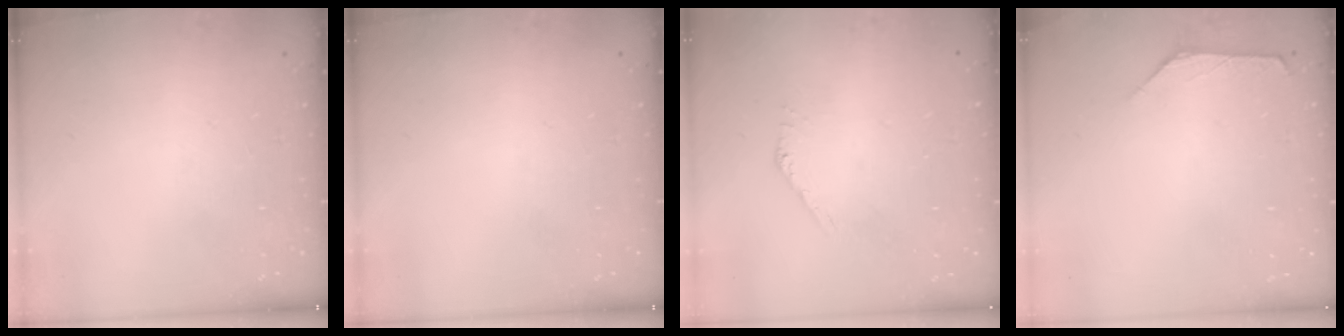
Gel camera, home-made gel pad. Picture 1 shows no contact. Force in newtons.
{"total": 0.0}
{"total": 2.6, "press": 2.6, "slide": 0.1}
{"total": 1.7, "press": 1.7, "slide": 0.4}